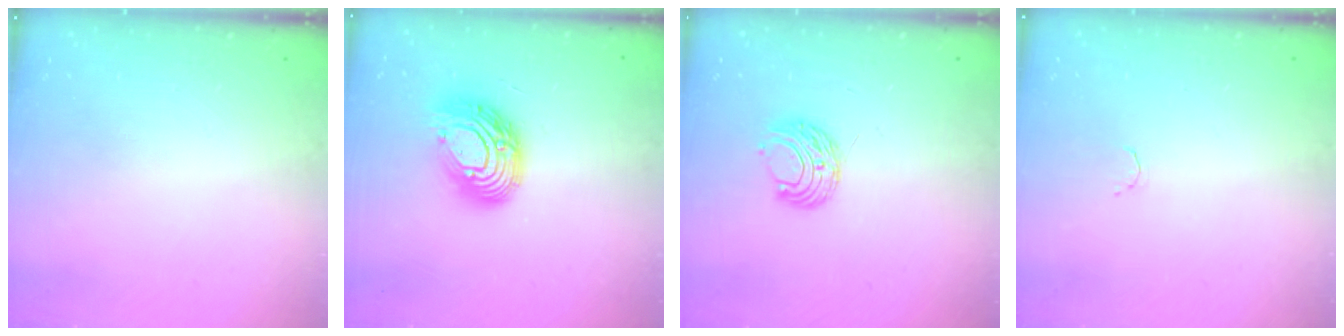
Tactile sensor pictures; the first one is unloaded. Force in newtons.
{"total": 13.9, "press": 13.9, "slide": 0.9}
{"total": 7.5, "press": 7.4, "slide": 0.6}
{"total": 1.7, "press": 1.6, "slide": 0.5}